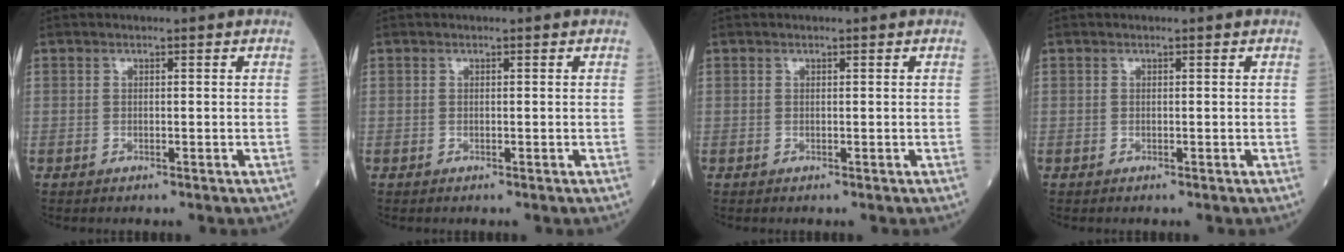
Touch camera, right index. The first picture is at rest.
{"total": 0.0}
{"total": 0.0}
{"total": 0.0}